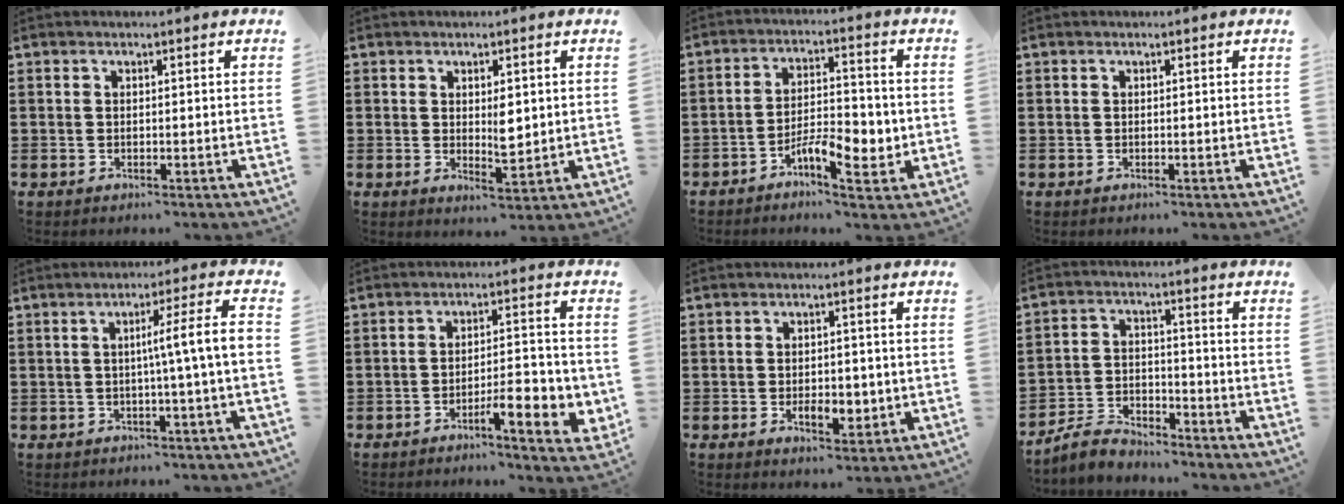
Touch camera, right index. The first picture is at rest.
{"total": 3.8, "force": [0.8, 1.7, 3.4], "torque": [-0.044, -0.008, 0.009]}
{"total": 7.1, "force": [-2.9, 2.6, 6.0], "torque": [-0.097, 0.008, -0.047]}
{"total": 0.0}
{"total": 6.6, "force": [-0.4, -0.7, 6.5], "torque": [-0.109, -0.010, -0.015]}
{"total": 6.4, "force": [-3.0, 1.4, 5.5], "torque": [-0.079, -0.003, -0.050]}
{"total": 4.3, "force": [-1.1, 2.2, 3.6], "torque": [-0.054, 0.002, -0.019]}
{"total": 3.8, "force": [-3.6, 0.9, 0.6], "torque": [-0.022, 0.006, -0.077]}